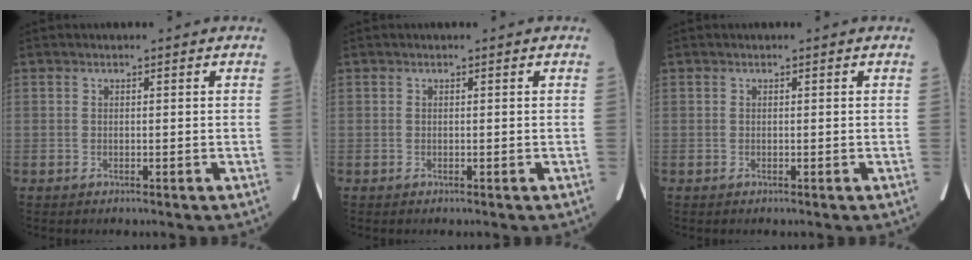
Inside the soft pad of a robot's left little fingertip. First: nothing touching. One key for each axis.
{"total": 0.0}
{"total": 0.0}